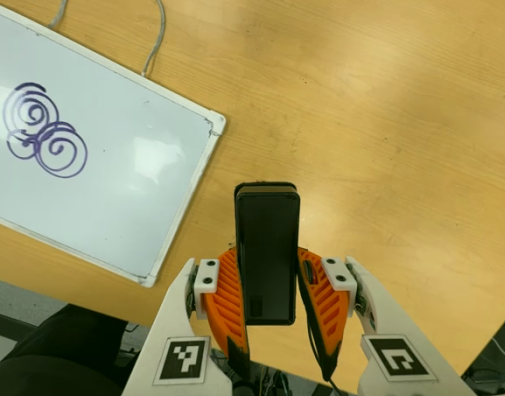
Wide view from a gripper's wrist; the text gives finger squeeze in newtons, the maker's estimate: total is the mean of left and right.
{"total": 5.5, "left": 4.1, "right": 6.9}